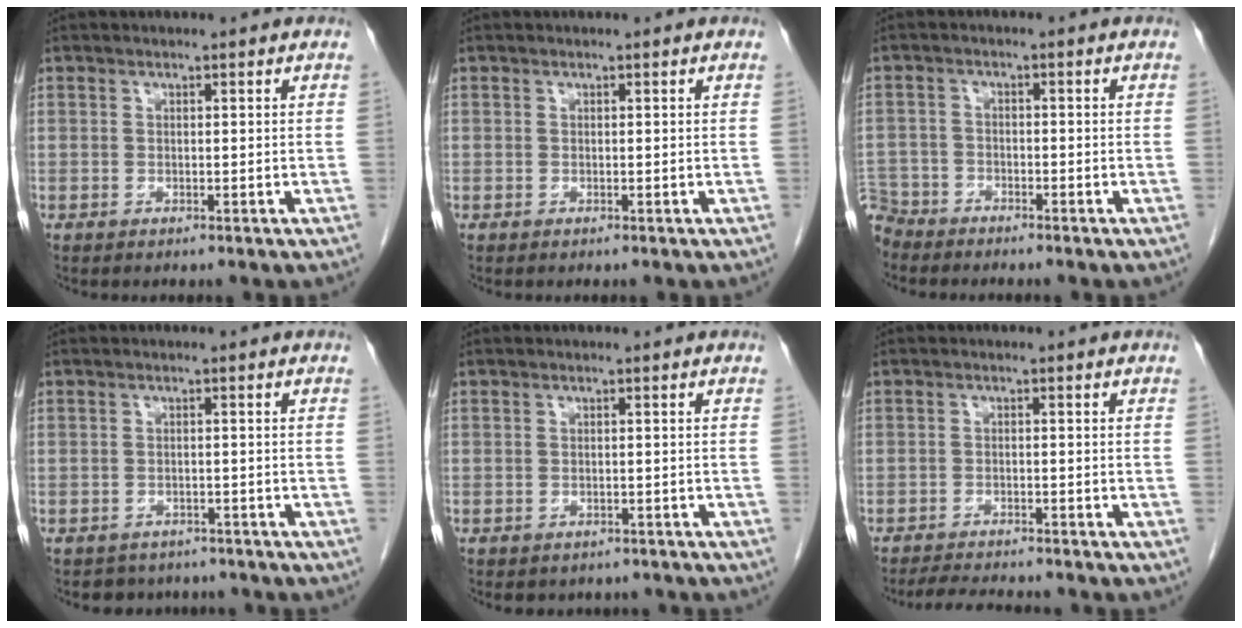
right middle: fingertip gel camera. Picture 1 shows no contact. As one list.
[{"total": 0.0}, {"total": 5.3, "force": [-5.0, 1.8, -0.3], "torque": [0.011, -0.008, -0.098]}, {"total": 5.2, "force": [-4.5, 2.6, 0.2], "torque": [0.001, 0.009, -0.054]}, {"total": 4.1, "force": [-3.6, 2.0, 0.6], "torque": [-0.004, 0.008, -0.040]}, {"total": 6.4, "force": [-6.0, 0.4, 2.4], "torque": [-0.036, -0.015, -0.094]}]